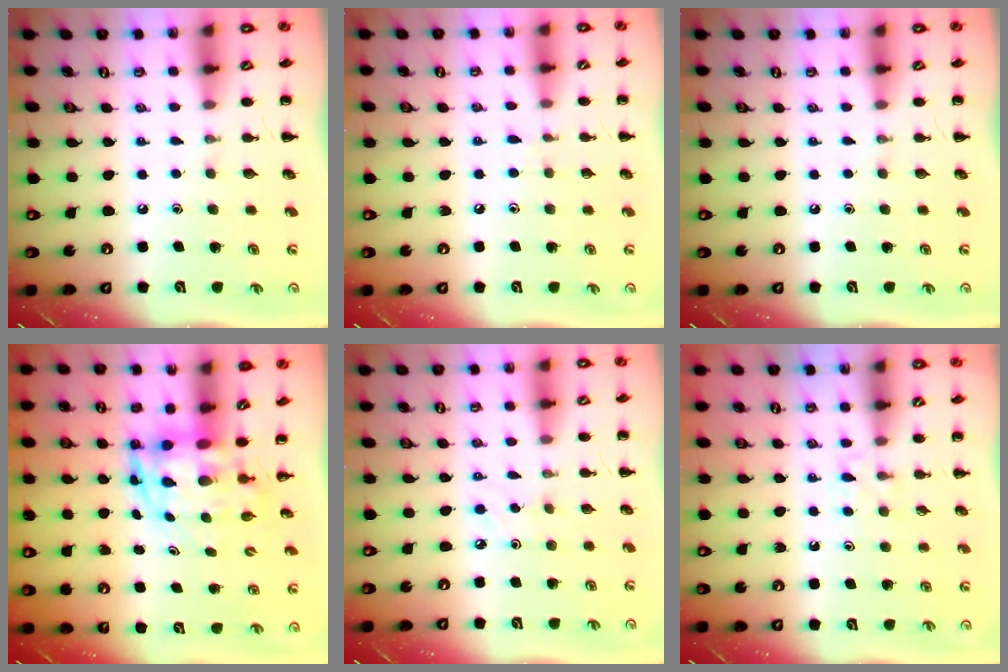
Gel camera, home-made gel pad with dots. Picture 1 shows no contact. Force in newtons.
{"total": 4.2, "press": 3.8, "slide": 1.8}
{"total": 0.0}
{"total": 4.3, "press": 4.1, "slide": 1.3}
{"total": 2.5, "press": 2.3, "slide": 0.9}
{"total": 4.1, "press": 3.8, "slide": 1.6}